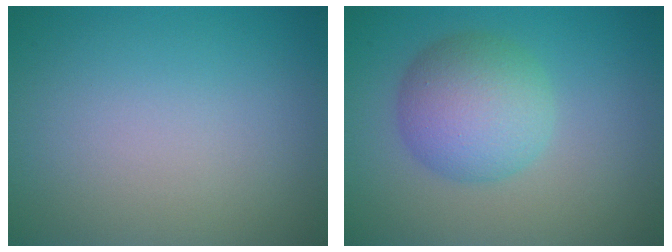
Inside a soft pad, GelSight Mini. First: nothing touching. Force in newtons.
{"total": 5.6, "press": 5.6, "slide": 0.1}